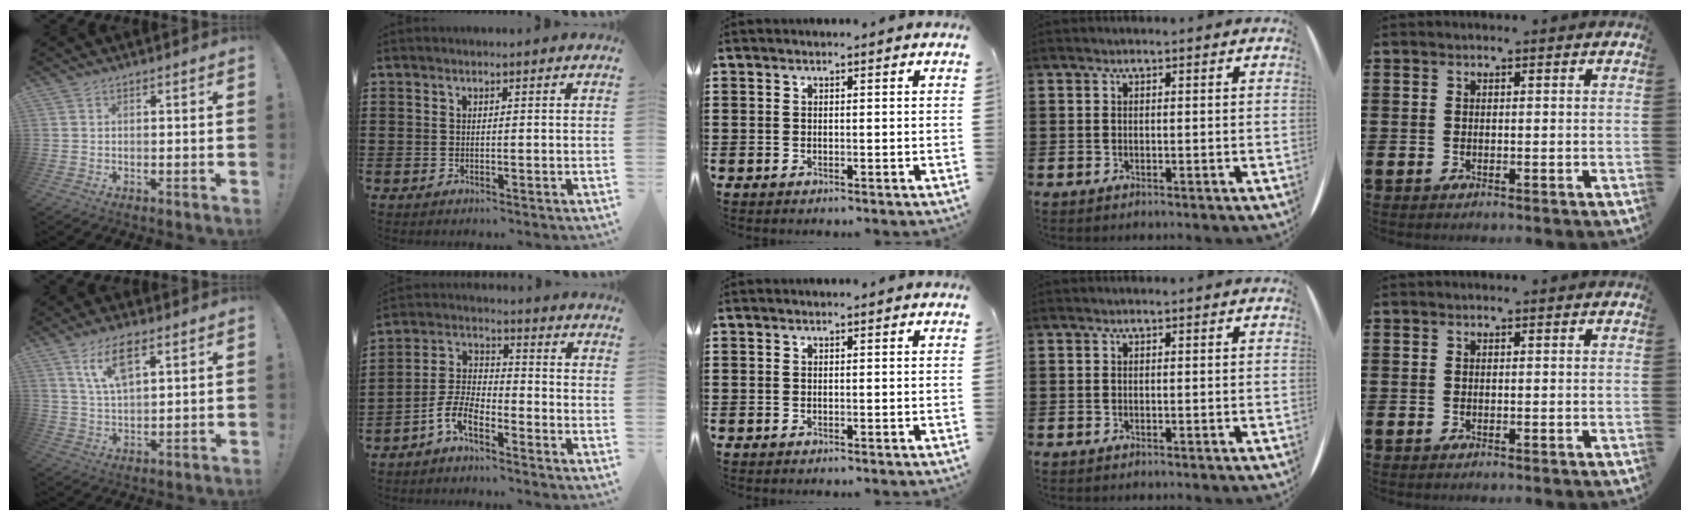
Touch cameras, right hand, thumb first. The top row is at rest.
{"thumb": {"total": 9.5, "force": [5.1, 3.9, 7.0], "torque": [-0.129, -0.007, 0.091]}, "index": {"total": 6.1, "force": [-4.2, 2.2, 3.8], "torque": [-0.102, 0.001, -0.089]}}